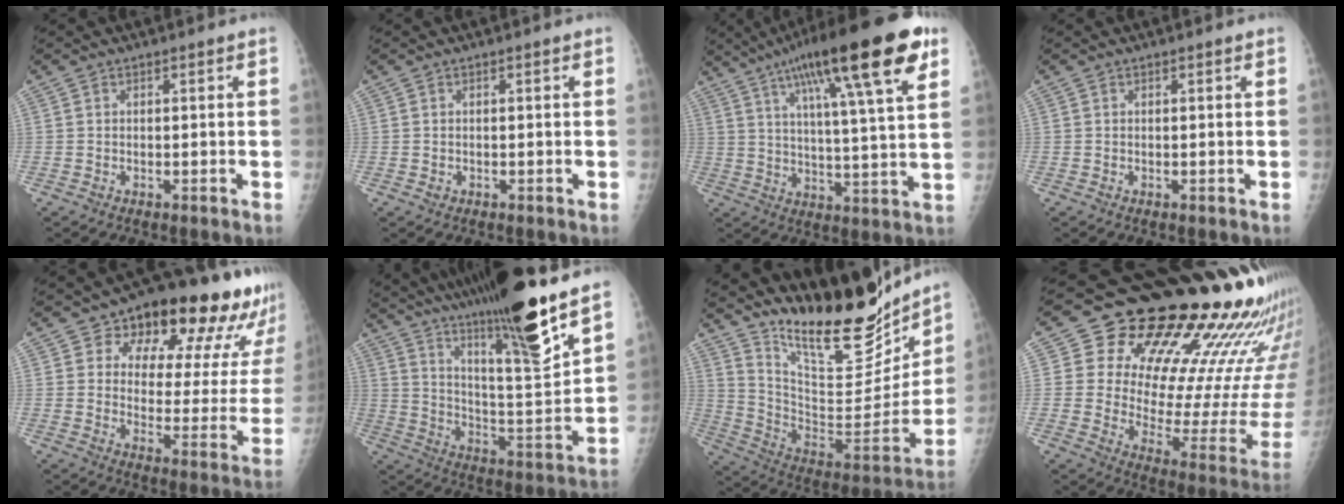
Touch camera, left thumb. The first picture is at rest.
{"total": 0.6, "force": [-0.1, 0.6, 0.2], "torque": [-0.001, 0.001, 0.000]}
{"total": 23.4, "force": [12.1, 4.2, 19.6], "torque": [-0.301, -0.011, 0.185]}
{"total": 0.0}
{"total": 21.5, "force": [15.0, 9.9, 11.8], "torque": [-0.108, -0.066, 0.190]}
{"total": 25.0, "force": [18.2, 2.3, 17.0], "torque": [-0.262, -0.078, 0.305]}
{"total": 27.0, "force": [21.2, 8.2, 14.6], "torque": [-0.198, -0.107, 0.336]}
{"total": 24.6, "force": [17.8, 9.4, 14.1], "torque": [-0.158, -0.128, 0.238]}